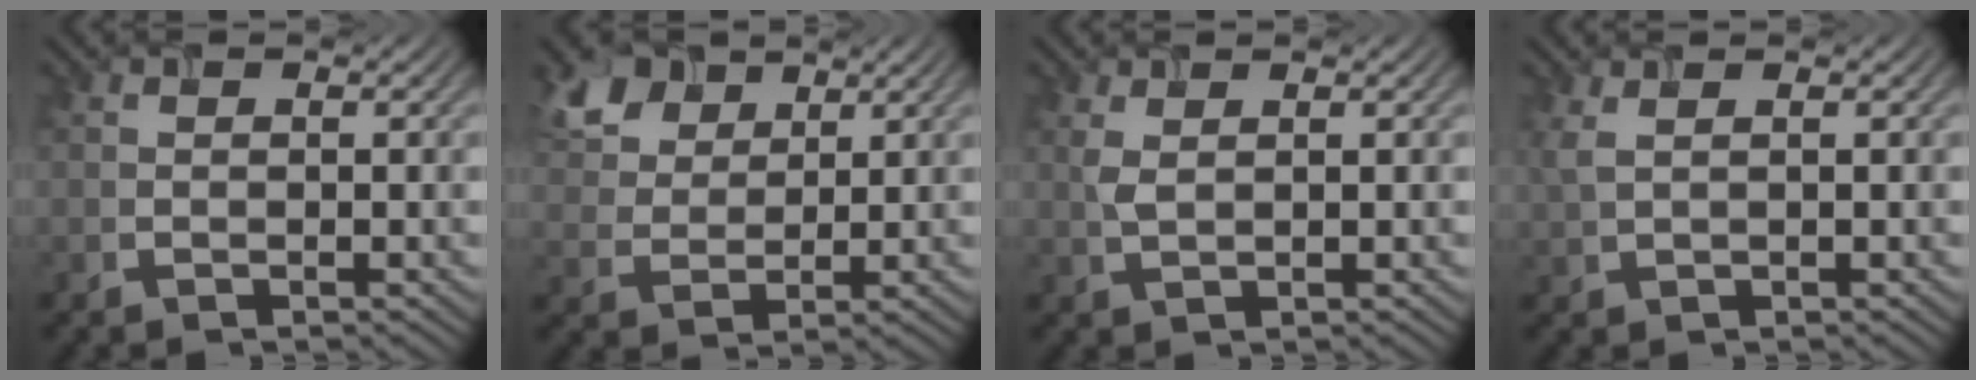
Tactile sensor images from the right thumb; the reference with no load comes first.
{"total": 7.5, "force": [4.8, 4.3, 3.7], "torque": [-0.101, 0.011, 0.097]}
{"total": 1.7, "force": [0.8, 0.6, 1.3], "torque": [-0.039, 0.003, 0.019]}
{"total": 1.8, "force": [1.0, 0.5, 1.5], "torque": [-0.040, 0.005, 0.022]}